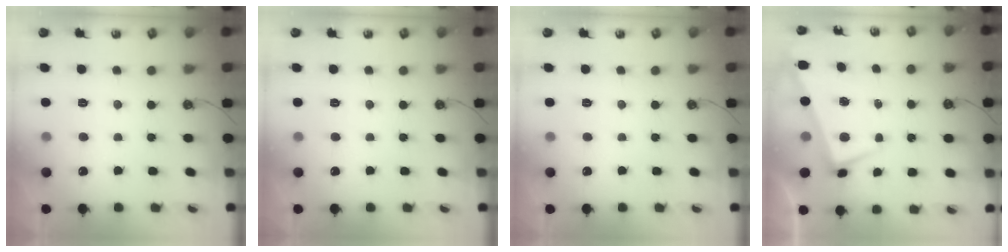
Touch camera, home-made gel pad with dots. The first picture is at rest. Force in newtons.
{"total": 0.0}
{"total": 0.0}
{"total": 1.3, "press": 0.5, "slide": 1.2}